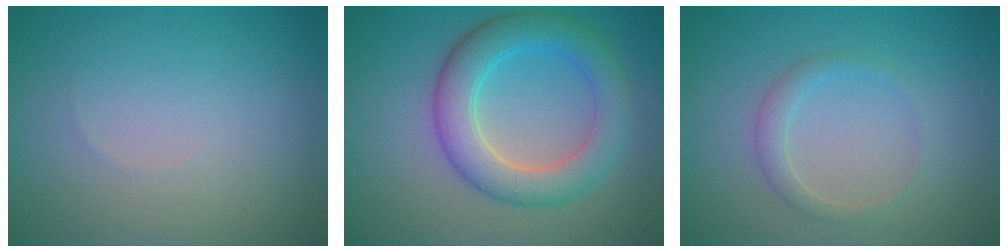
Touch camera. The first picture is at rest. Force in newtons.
{"total": 5.9, "press": 5.9, "slide": 0.1}
{"total": 1.6, "press": 1.6, "slide": 0.1}